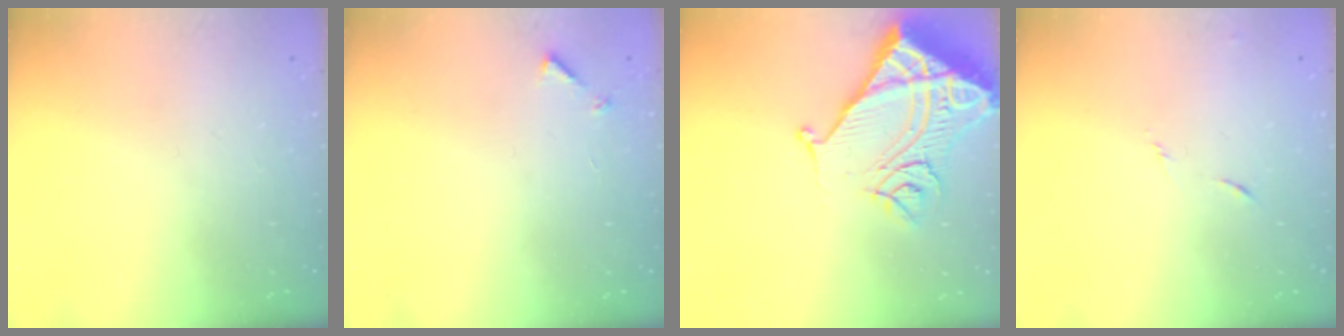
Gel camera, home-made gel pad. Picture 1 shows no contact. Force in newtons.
{"total": 5.0, "press": 4.9, "slide": 0.5}
{"total": 14.2, "press": 14.1, "slide": 1.8}
{"total": 5.9, "press": 5.9, "slide": 0.6}